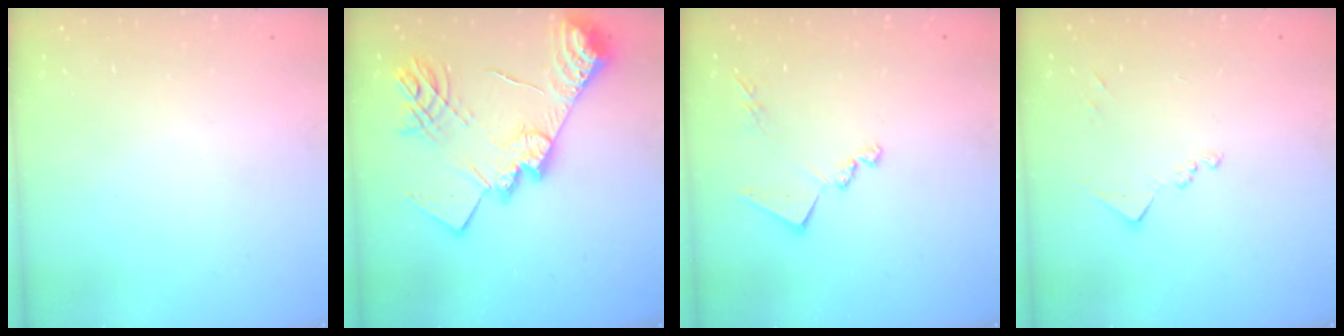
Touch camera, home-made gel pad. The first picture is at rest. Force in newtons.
{"total": 24.3, "press": 24.2, "slide": 2.0}
{"total": 11.2, "press": 11.2, "slide": 0.1}
{"total": 8.1, "press": 8.0, "slide": 0.3}